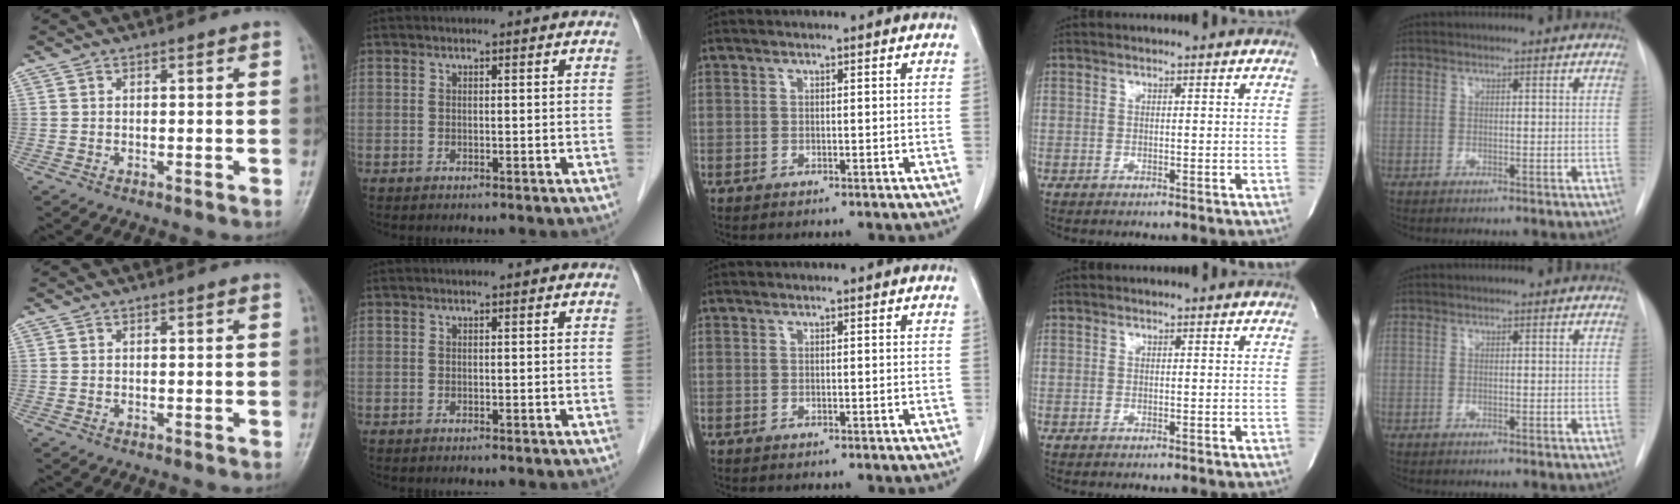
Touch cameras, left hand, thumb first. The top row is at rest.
{}